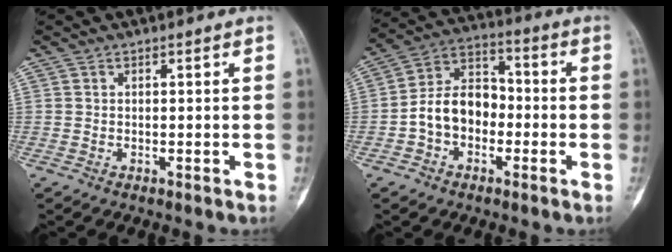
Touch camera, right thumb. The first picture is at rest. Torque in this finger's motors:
{"motor_torque": [0.13, 0.13, 0.42, -0.42, 0.12]}